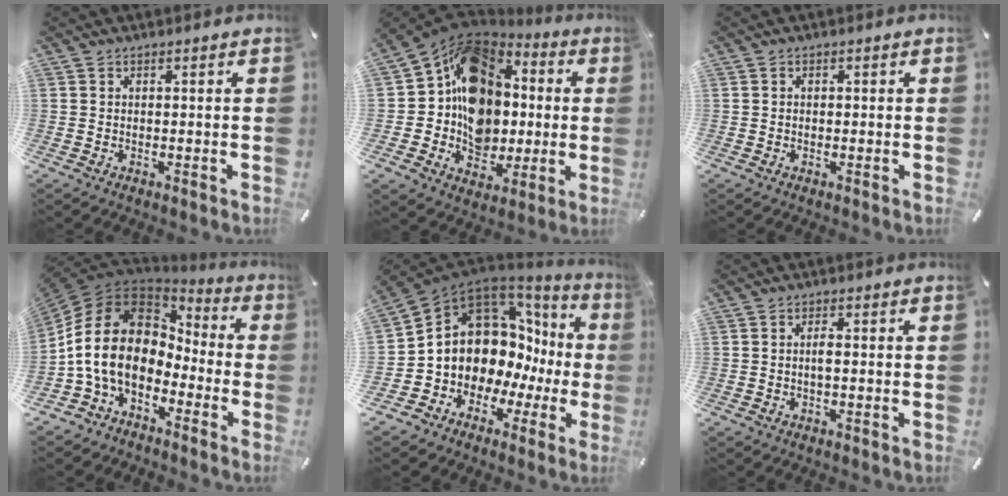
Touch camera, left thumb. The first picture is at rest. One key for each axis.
{"total": 17.2, "fx": 0.5, "fy": 14.7, "fz": 9.0, "tx": -0.150, "ty": 0.001, "tz": 0.022}
{"total": 0.6, "fx": -0.1, "fy": 0.5, "fz": 0.3, "tx": -0.006, "ty": 0.002, "tz": -0.003}
{"total": 15.5, "fx": -2.3, "fy": 11.0, "fz": 10.7, "tx": -0.239, "ty": 0.019, "tz": -0.046}
{"total": 12.3, "fx": 3.0, "fy": 10.1, "fz": 6.3, "tx": -0.109, "ty": -0.057, "tz": 0.060}
{"total": 2.0, "fx": -0.2, "fy": 0.5, "fz": 1.9, "tx": -0.039, "ty": 0.001, "tz": -0.005}